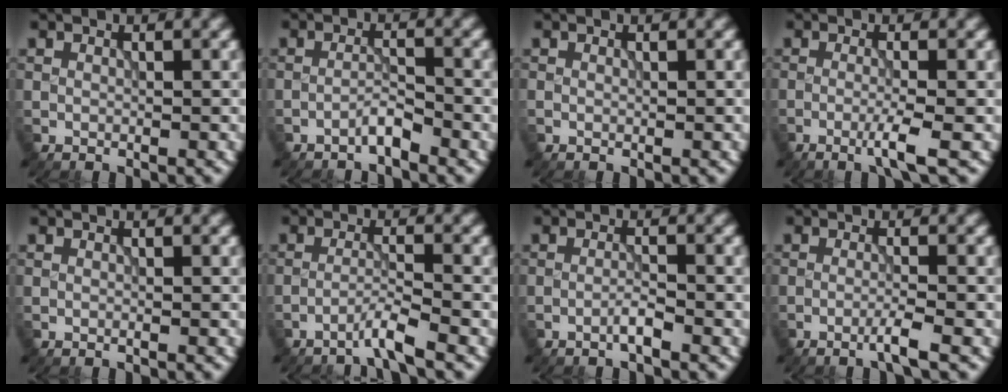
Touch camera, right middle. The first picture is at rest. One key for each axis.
{"total": 1.7, "fx": -1.4, "fy": 0.1, "fz": 0.9, "tx": -0.015, "ty": 0.008, "tz": -0.030}
{"total": 0.0}
{"total": 2.6, "fx": -1.1, "fy": 0.1, "fz": 2.3, "tx": -0.039, "ty": 0.002, "tz": -0.030}
{"total": 0.0}
{"total": 2.3, "fx": -1.8, "fy": -0.2, "fz": 1.5, "tx": -0.019, "ty": 0.010, "tz": -0.046}
{"total": 1.4, "fx": -0.9, "fy": 0.0, "fz": 1.1, "tx": -0.019, "ty": 0.006, "tz": -0.021}
{"total": 1.9, "fx": -1.0, "fy": 0.0, "fz": 1.6, "tx": -0.022, "ty": 0.006, "tz": -0.029}